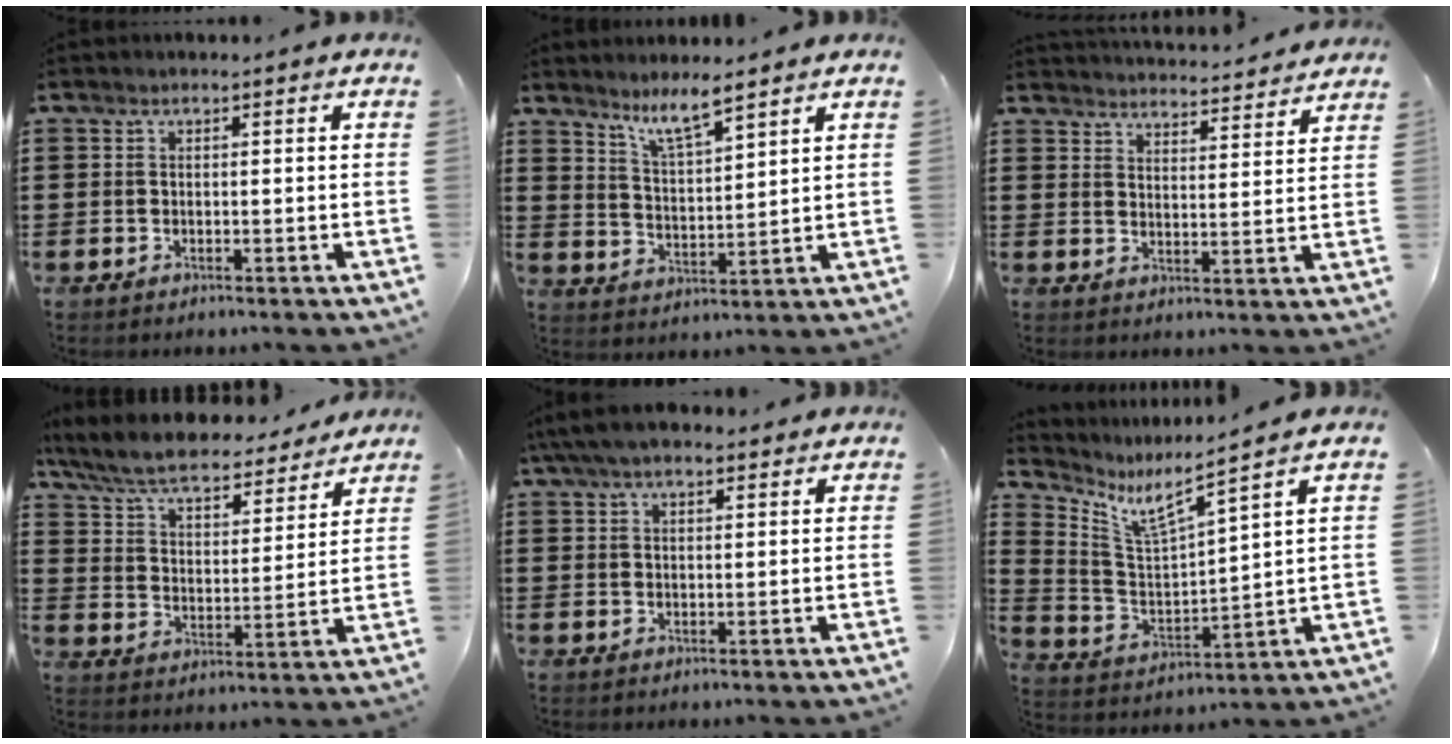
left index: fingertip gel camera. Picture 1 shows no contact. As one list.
[{"total": 5.6, "force": [4.7, 0.3, 3.0], "torque": [-0.074, -0.015, 0.083]}, {"total": 4.0, "force": [4.0, -0.3, -0.2], "torque": [-0.013, -0.028, 0.069]}, {"total": 7.5, "force": [6.8, 1.0, 3.0], "torque": [-0.088, -0.037, 0.116]}, {"total": 4.8, "force": [3.6, 1.4, 2.8], "torque": [-0.062, 0.001, 0.067]}, {"total": 5.1, "force": [4.0, 0.1, 3.1], "torque": [-0.085, -0.036, 0.057]}]